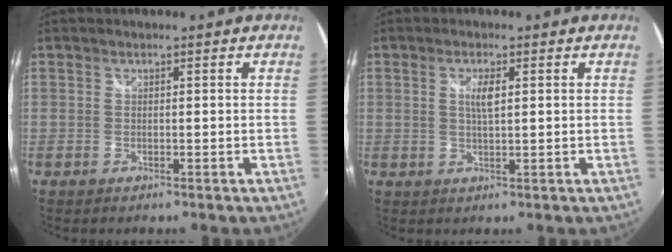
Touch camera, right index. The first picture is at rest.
{"total": 3.0, "force": [0.8, 0.8, 2.8], "torque": [-0.050, -0.002, 0.013]}